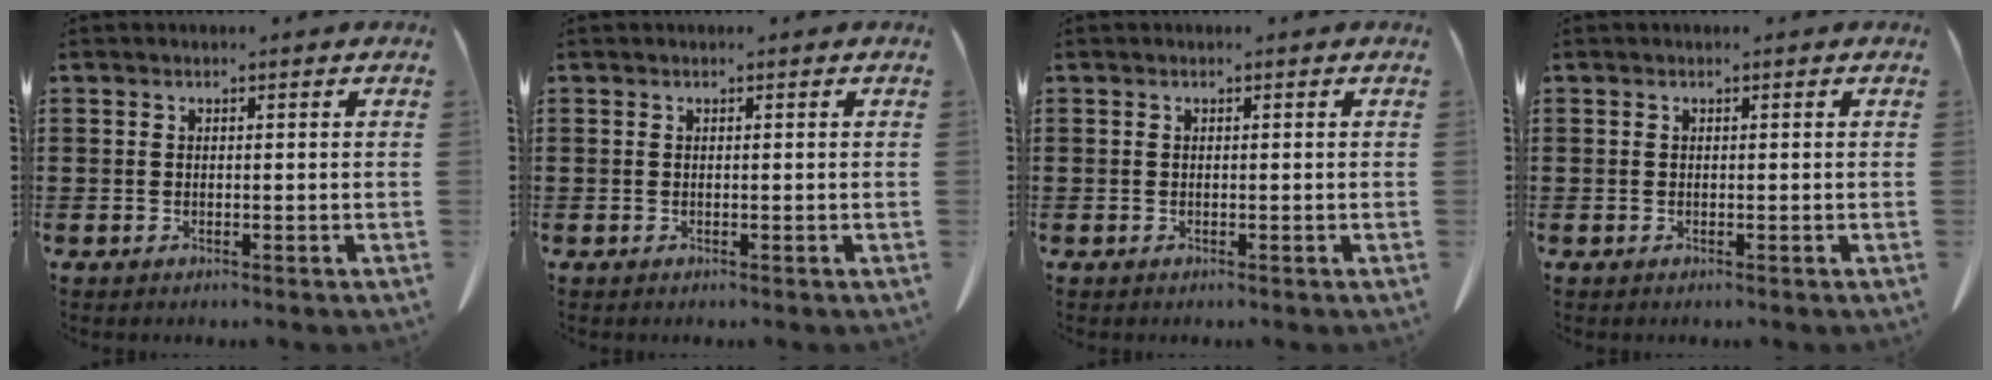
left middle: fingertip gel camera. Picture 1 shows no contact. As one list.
[{"total": 0.0}, {"total": 0.0}, {"total": 0.0}]